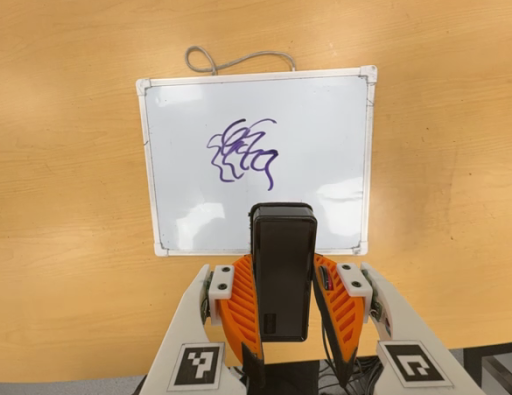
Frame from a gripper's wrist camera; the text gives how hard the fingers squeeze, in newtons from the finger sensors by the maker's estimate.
{"total": 4.3, "left": 2.8, "right": 5.8}